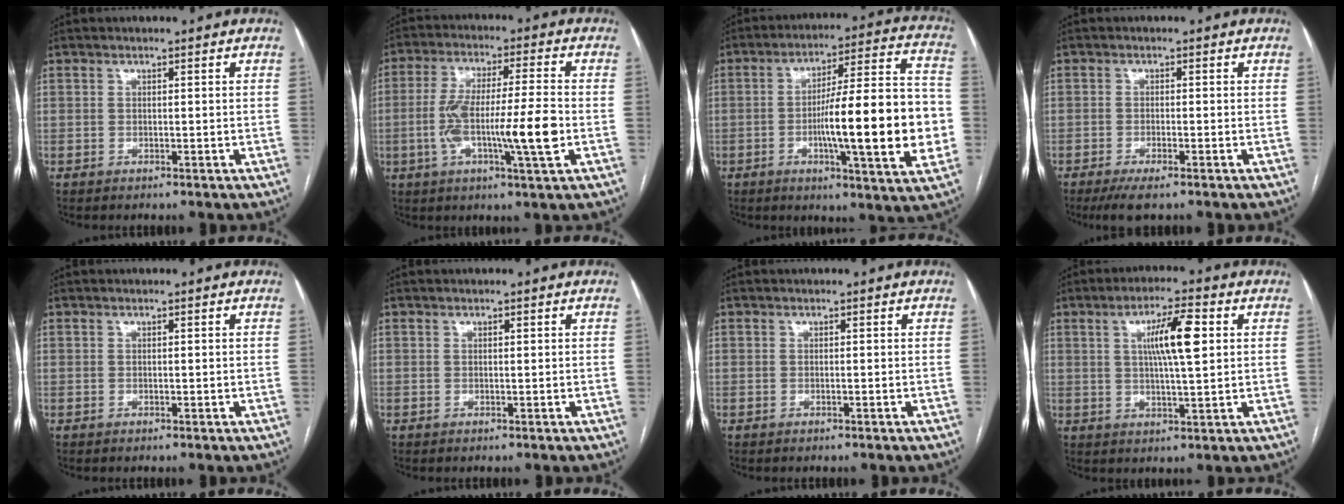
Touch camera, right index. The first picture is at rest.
{"total": 12.9, "force": [-2.7, 0.8, 12.6], "torque": [-0.232, 0.003, -0.050]}
{"total": 20.2, "force": [-3.3, 2.0, 19.8], "torque": [-0.267, 0.016, -0.046]}
{"total": 4.1, "force": [-2.7, 0.6, 3.0], "torque": [-0.055, -0.010, -0.047]}
{"total": 0.0}
{"total": 0.0}
{"total": 0.0}
{"total": 8.3, "force": [2.1, 0.8, 8.0], "torque": [-0.141, 0.007, 0.036]}